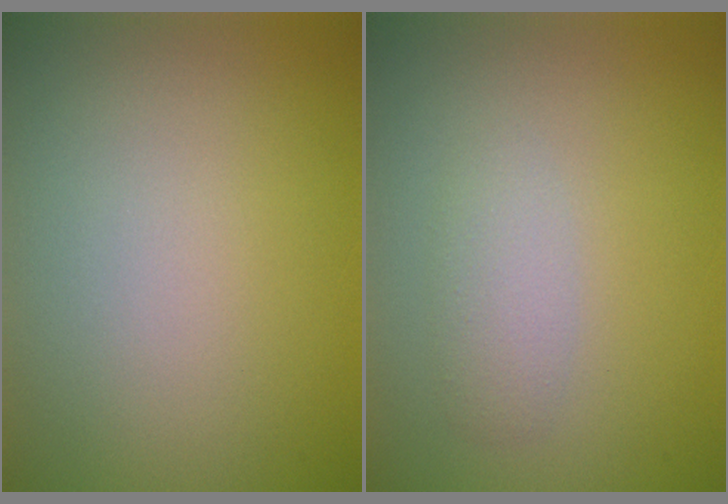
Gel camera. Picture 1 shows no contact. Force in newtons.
{"total": 1.9, "press": 1.9, "slide": 0.1}